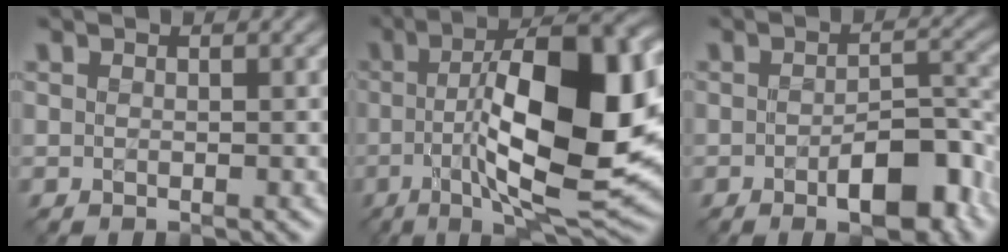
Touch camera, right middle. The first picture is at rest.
{"total": 15.3, "force": [-0.2, 4.7, 14.6], "torque": [-0.214, 0.010, -0.007]}
{"total": 5.7, "force": [-2.5, 2.2, 4.6], "torque": [-0.063, 0.005, -0.036]}